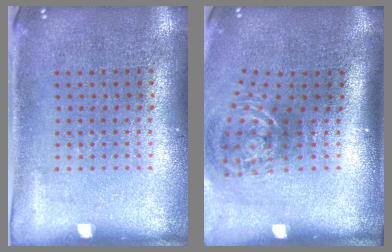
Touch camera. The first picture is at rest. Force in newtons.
{"total": 2.0, "press": 1.3, "slide": 1.6}